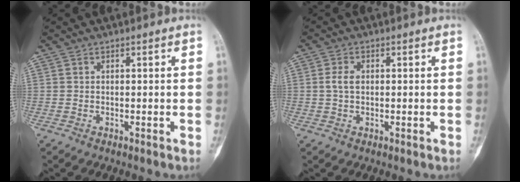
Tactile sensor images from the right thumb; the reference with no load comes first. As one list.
[{"total": 2.7, "force": [0.4, 1.8, 2.0], "torque": [-0.040, 0.006, 0.003]}]